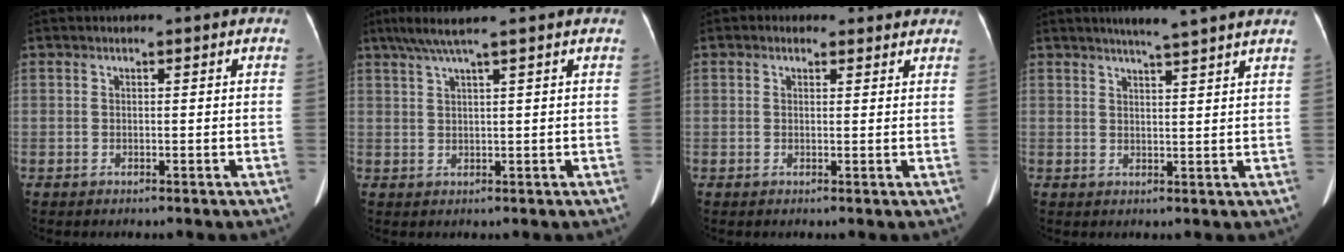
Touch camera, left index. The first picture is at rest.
{"total": 4.6, "force": [3.3, -1.1, 3.0], "torque": [-0.063, 0.015, 0.064]}
{"total": 2.8, "force": [2.0, 1.8, 0.5], "torque": [-0.003, 0.014, 0.017]}
{"total": 7.5, "force": [6.4, -0.7, 3.9], "torque": [-0.056, 0.011, 0.072]}